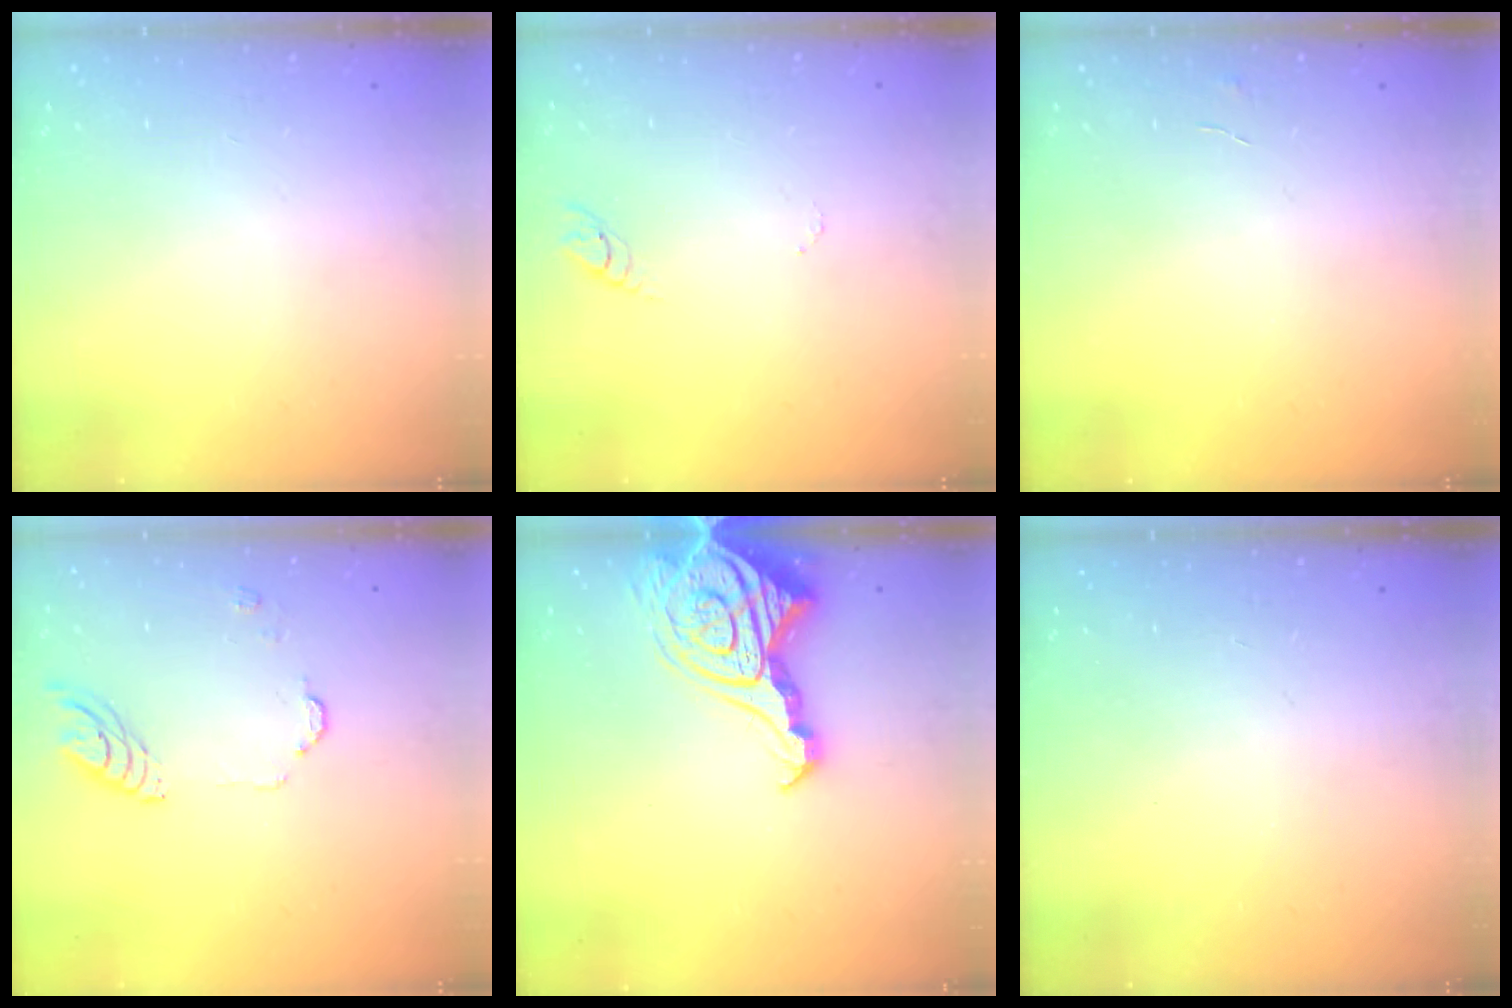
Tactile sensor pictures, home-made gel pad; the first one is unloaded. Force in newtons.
{"total": 2.7, "press": 2.7, "slide": 0.2}
{"total": 3.6, "press": 3.6, "slide": 0.3}
{"total": 9.2, "press": 9.1, "slide": 1.2}
{"total": 16.4, "press": 16.3, "slide": 1.9}
{"total": 0.0}